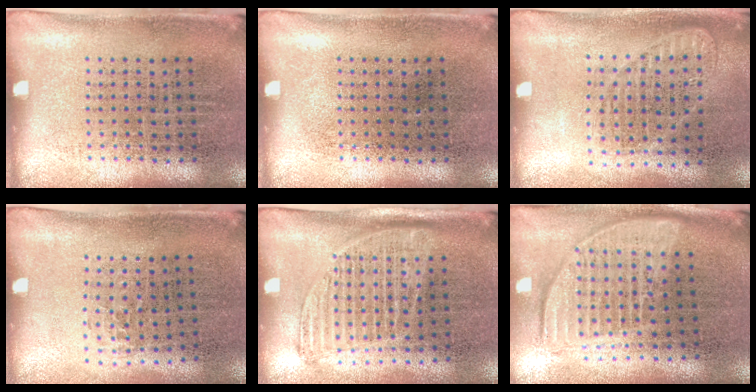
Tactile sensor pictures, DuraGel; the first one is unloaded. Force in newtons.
{"total": 0.0}
{"total": 1.3, "press": 1.2, "slide": 0.3}
{"total": 0.6, "press": 0.4, "slide": 0.3}
{"total": 1.3, "press": 1.1, "slide": 0.7}
{"total": 1.8, "press": 1.5, "slide": 1.0}